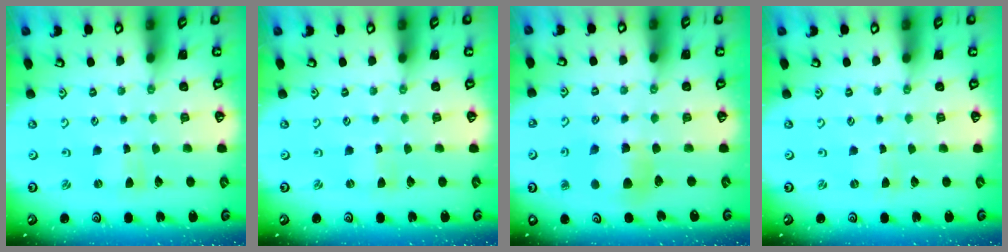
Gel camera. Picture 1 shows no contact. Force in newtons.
{"total": 0.0}
{"total": 6.6, "press": 6.6, "slide": 0.8}
{"total": 0.0}